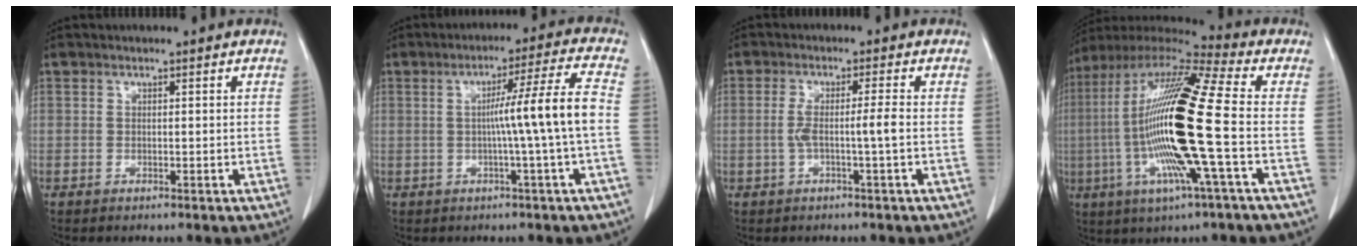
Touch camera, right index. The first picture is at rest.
{"total": 8.8, "force": [-0.8, -2.2, 8.5], "torque": [-0.132, 0.011, -0.006]}
{"total": 3.9, "force": [-0.8, -0.5, 3.8], "torque": [-0.076, 0.008, -0.009]}
{"total": 21.7, "force": [-2.8, 0.7, 21.5], "torque": [-0.443, -0.011, -0.069]}